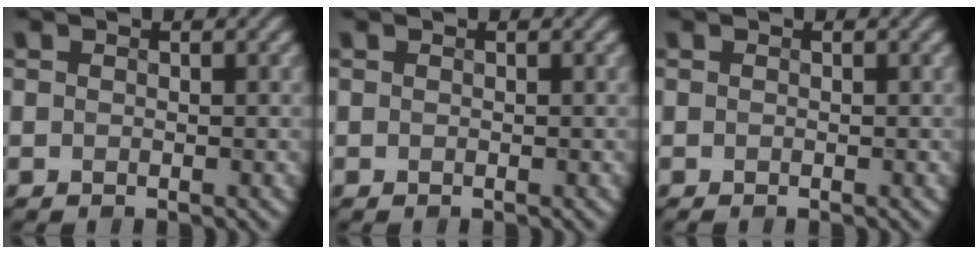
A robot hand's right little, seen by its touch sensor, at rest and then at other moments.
{"total": 0.0}
{"total": 0.0}